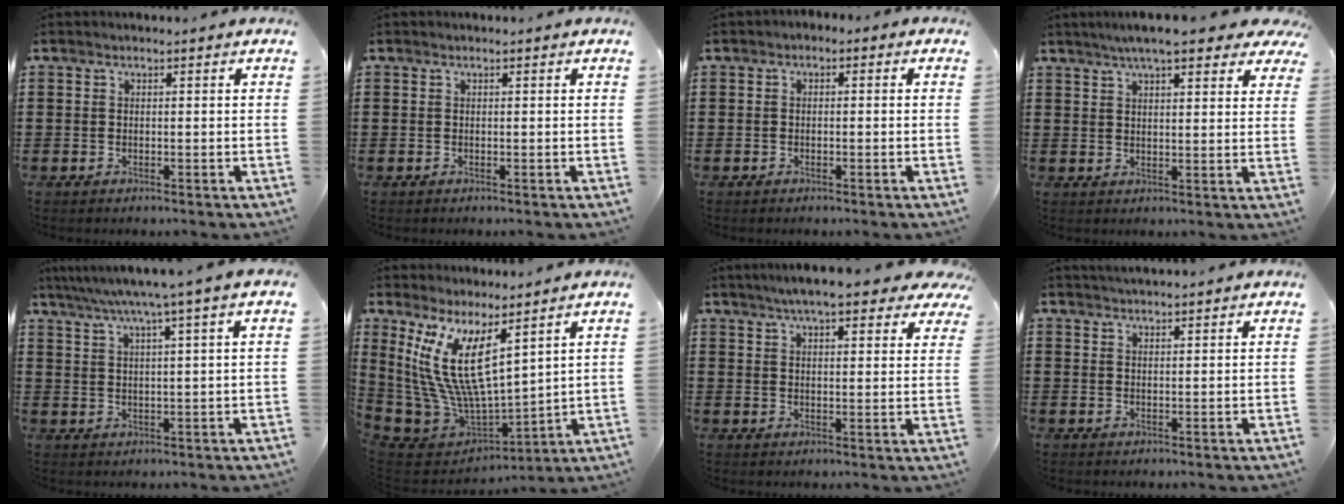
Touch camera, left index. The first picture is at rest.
{"total": 0.0}
{"total": 1.0, "force": [-0.9, 0.4, 0.2], "torque": [-0.006, 0.002, -0.019]}
{"total": 6.9, "force": [5.6, 0.9, 4.0], "torque": [-0.085, -0.008, 0.098]}
{"total": 5.0, "force": [3.4, -0.8, 3.7], "torque": [-0.081, -0.011, 0.053]}
{"total": 13.9, "force": [5.2, 6.0, 11.4], "torque": [-0.281, -0.046, 0.091]}
{"total": 7.1, "force": [5.9, 1.0, 3.8], "torque": [-0.082, -0.009, 0.105]}
{"total": 1.8, "force": [1.8, -0.1, 0.2], "torque": [-0.008, -0.001, 0.034]}